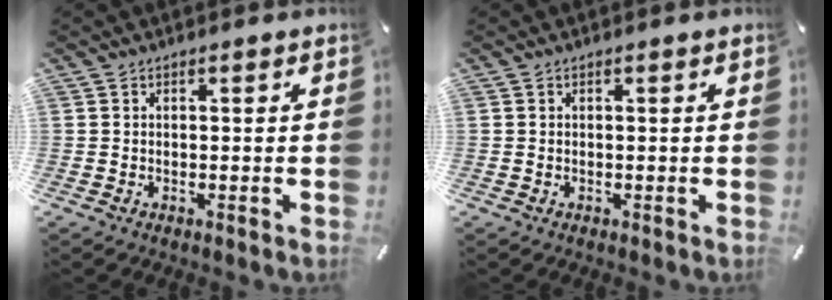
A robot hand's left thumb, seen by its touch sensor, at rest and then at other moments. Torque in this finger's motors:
{"motor_torque": [-0.01, 0.02, 0.00, 0.00, 0.00]}